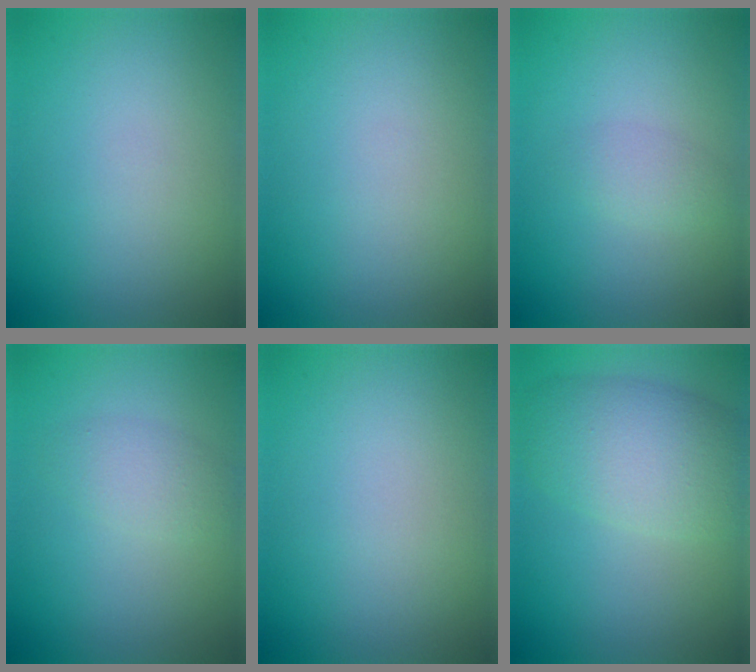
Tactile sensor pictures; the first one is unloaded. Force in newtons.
{"total": 0.0}
{"total": 1.4, "press": 1.4, "slide": 0.1}
{"total": 2.2, "press": 2.2, "slide": 0.0}
{"total": 0.0}
{"total": 6.7, "press": 6.7, "slide": 0.2}